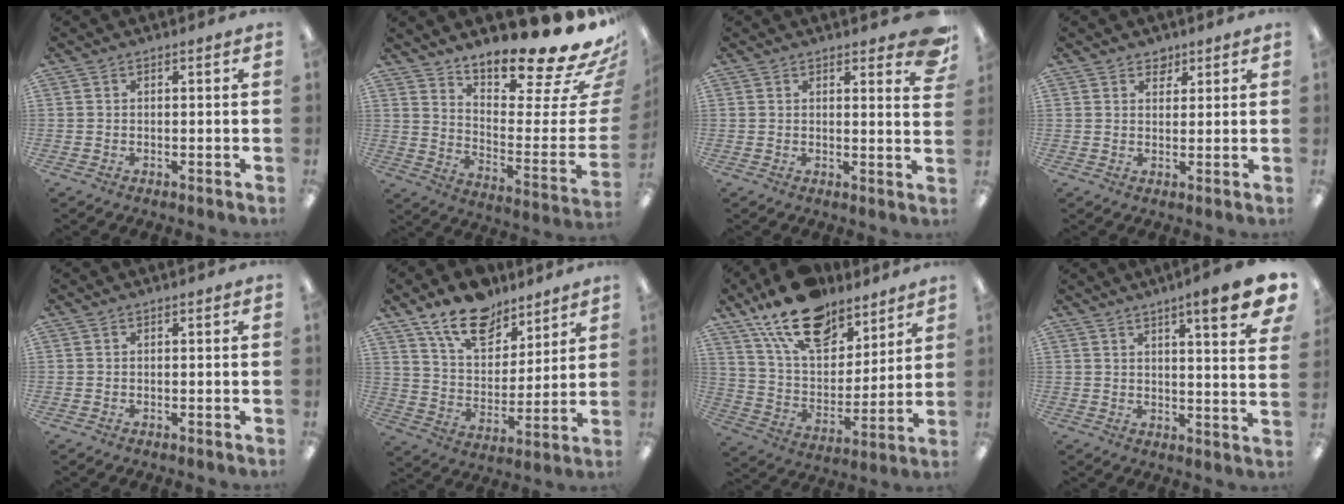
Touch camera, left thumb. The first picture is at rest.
{"total": 18.5, "force": [15.7, 3.6, 9.0], "torque": [-0.100, -0.138, 0.248]}
{"total": 5.6, "force": [4.0, 1.7, 3.5], "torque": [-0.029, -0.026, 0.064]}
{"total": 2.9, "force": [2.4, 1.6, 0.4], "torque": [0.005, -0.012, 0.043]}
{"total": 0.0}
{"total": 14.8, "force": [11.5, 7.2, 5.9], "torque": [-0.102, -0.065, 0.211]}
{"total": 19.0, "force": [14.1, 9.1, 9.0], "torque": [-0.168, -0.076, 0.254]}
{"total": 9.8, "force": [6.3, 1.4, 7.3], "torque": [-0.095, -0.040, 0.096]}